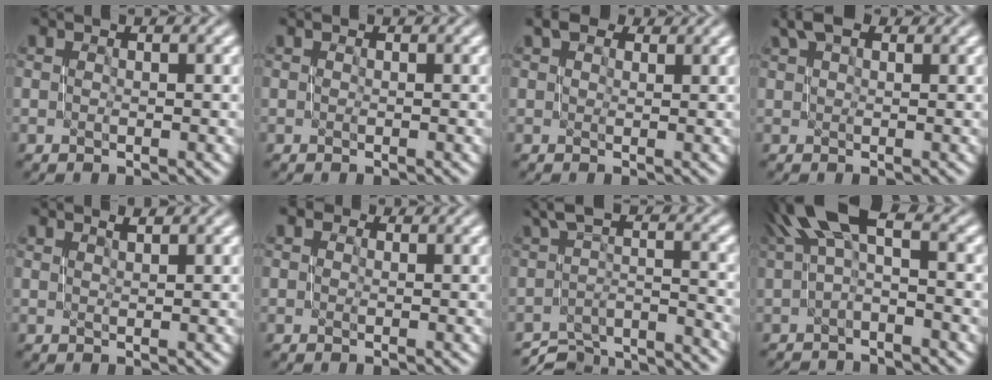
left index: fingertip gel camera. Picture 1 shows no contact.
{"total": 0.0}
{"total": 2.9, "force": [2.2, 1.4, 1.4], "torque": [-0.025, 0.008, 0.026]}
{"total": 2.8, "force": [2.2, 1.0, 1.5], "torque": [-0.026, 0.011, 0.038]}
{"total": 1.0, "force": [0.9, 0.1, 0.4], "torque": [-0.004, 0.001, 0.013]}
{"total": 0.6, "force": [0.4, 0.4, 0.0], "torque": [-0.001, 0.005, -0.004]}
{"total": 6.9, "force": [-6.0, 1.8, 2.9], "torque": [-0.035, -0.012, -0.093]}
{"total": 4.5, "force": [0.6, 1.0, 4.3], "torque": [-0.078, 0.019, 0.005]}